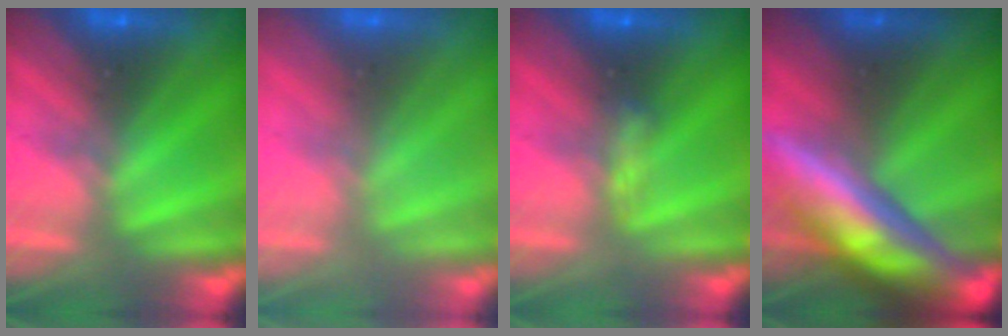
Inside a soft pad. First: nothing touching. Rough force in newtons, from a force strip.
{"total": 3.1}
{"total": 2.9}
{"total": 6.8}